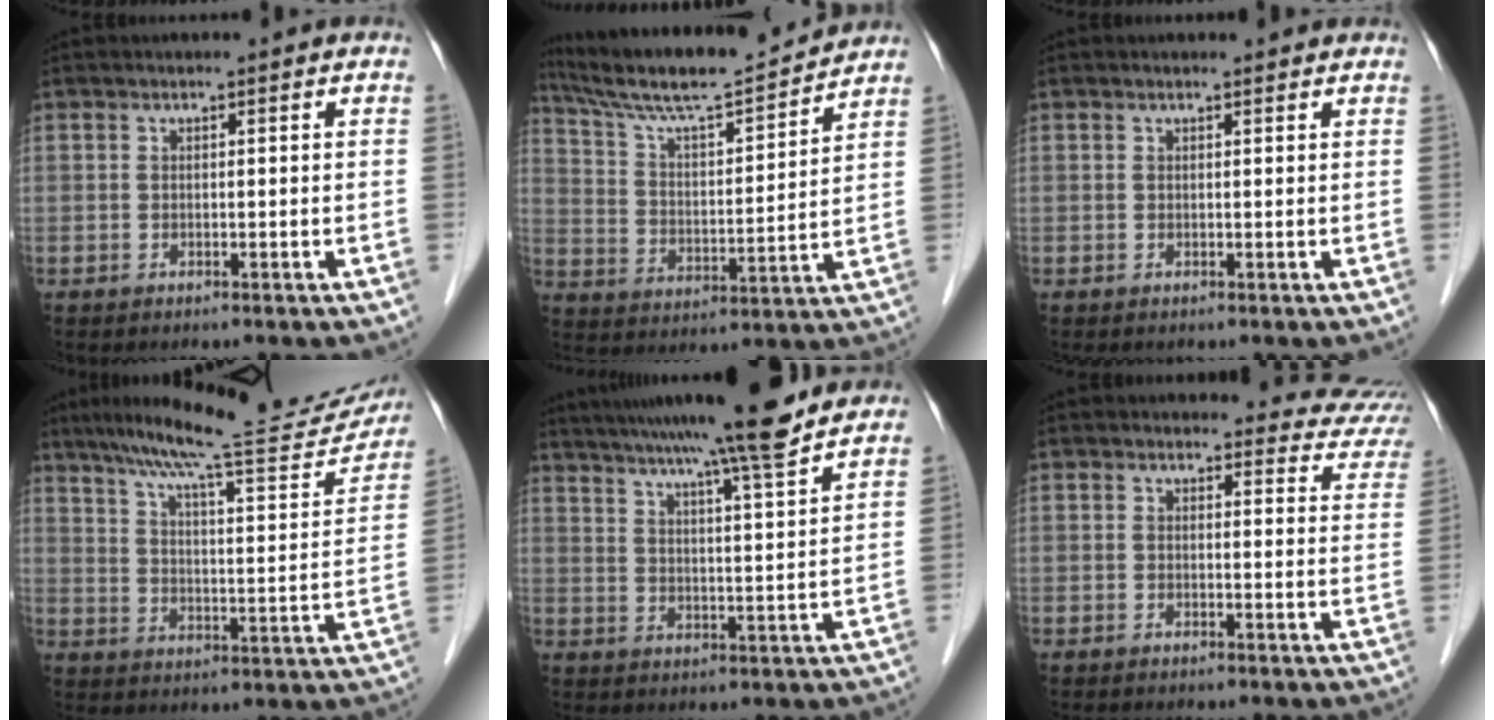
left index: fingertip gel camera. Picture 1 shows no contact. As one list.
[{"total": 16.2, "force": [14.9, 0.4, 6.4], "torque": [-0.124, 0.007, 0.248]}, {"total": 2.1, "force": [2.0, 0.4, 0.6], "torque": [-0.014, 0.013, 0.021]}, {"total": 22.6, "force": [20.2, 1.9, 10.0], "torque": [-0.155, -0.030, 0.274]}, {"total": 16.7, "force": [14.3, -0.7, 8.5], "torque": [-0.143, 0.007, 0.204]}, {"total": 9.3, "force": [8.8, 2.9, 0.3], "torque": [0.041, -0.028, 0.057]}]